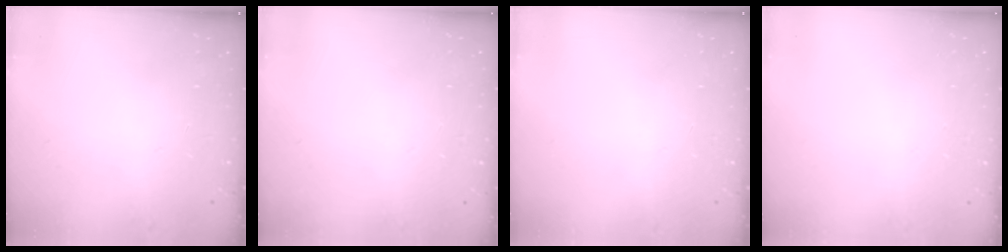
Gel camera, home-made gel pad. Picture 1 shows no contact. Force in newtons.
{"total": 0.0}
{"total": 0.0}
{"total": 0.0}